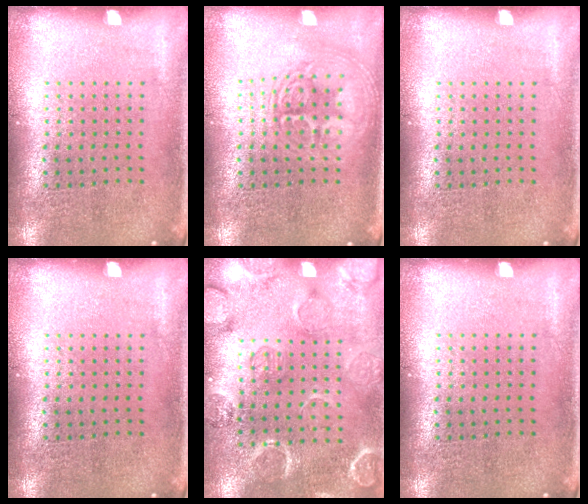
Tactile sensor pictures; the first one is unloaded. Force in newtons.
{"total": 3.0, "press": 3.0, "slide": 0.4}
{"total": 0.0}
{"total": 0.0}
{"total": 2.4, "press": 2.3, "slide": 0.8}
{"total": 0.0}